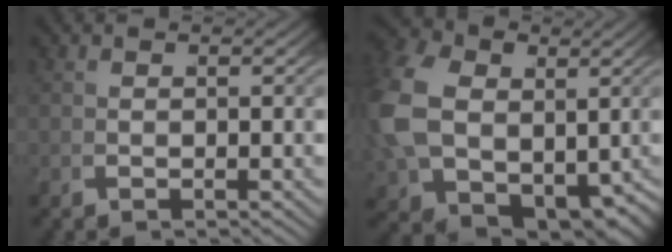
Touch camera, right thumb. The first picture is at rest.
{"total": 11.6, "force": [0.1, 8.8, 7.5], "torque": [-0.195, -0.065, 0.042]}